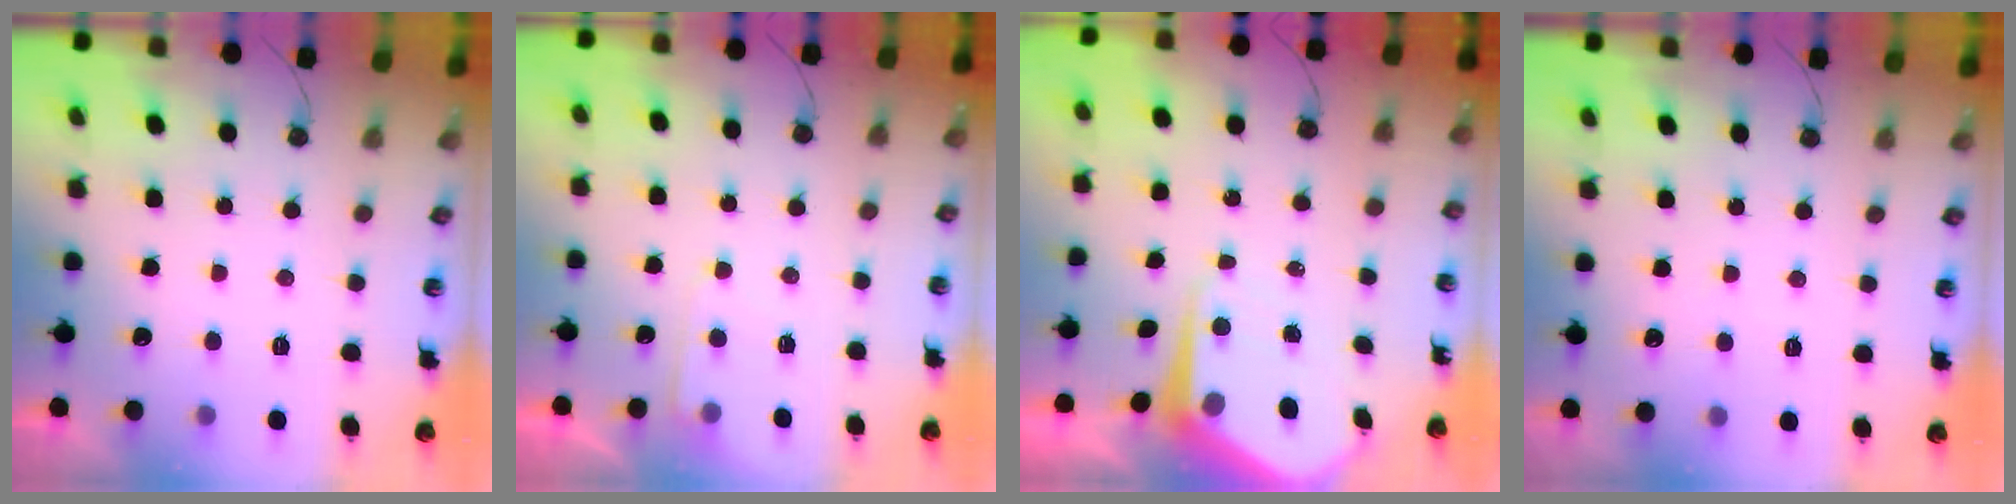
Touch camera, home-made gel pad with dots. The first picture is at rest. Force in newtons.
{"total": 5.1, "press": 5.1, "slide": 0.7}
{"total": 7.7, "press": 7.6, "slide": 0.6}
{"total": 2.4, "press": 2.3, "slide": 0.4}